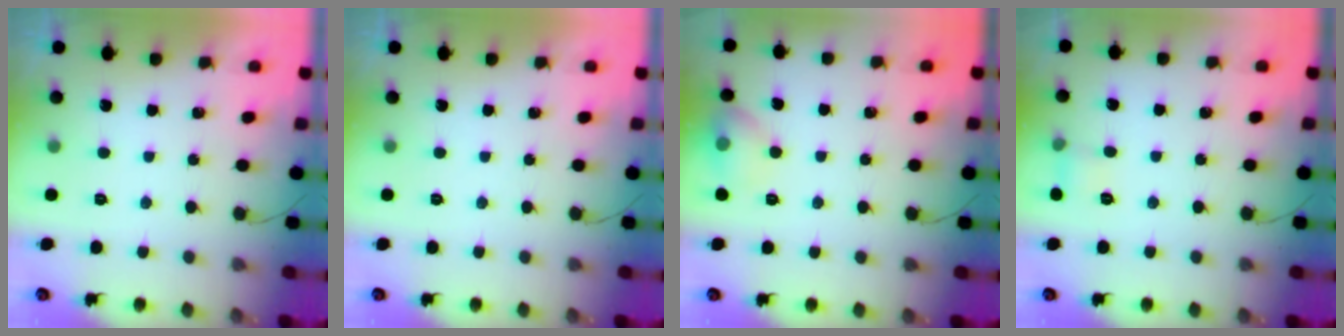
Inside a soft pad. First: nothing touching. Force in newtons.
{"total": 0.0}
{"total": 9.6, "press": 7.7, "slide": 5.6}
{"total": 5.4, "press": 5.1, "slide": 1.8}